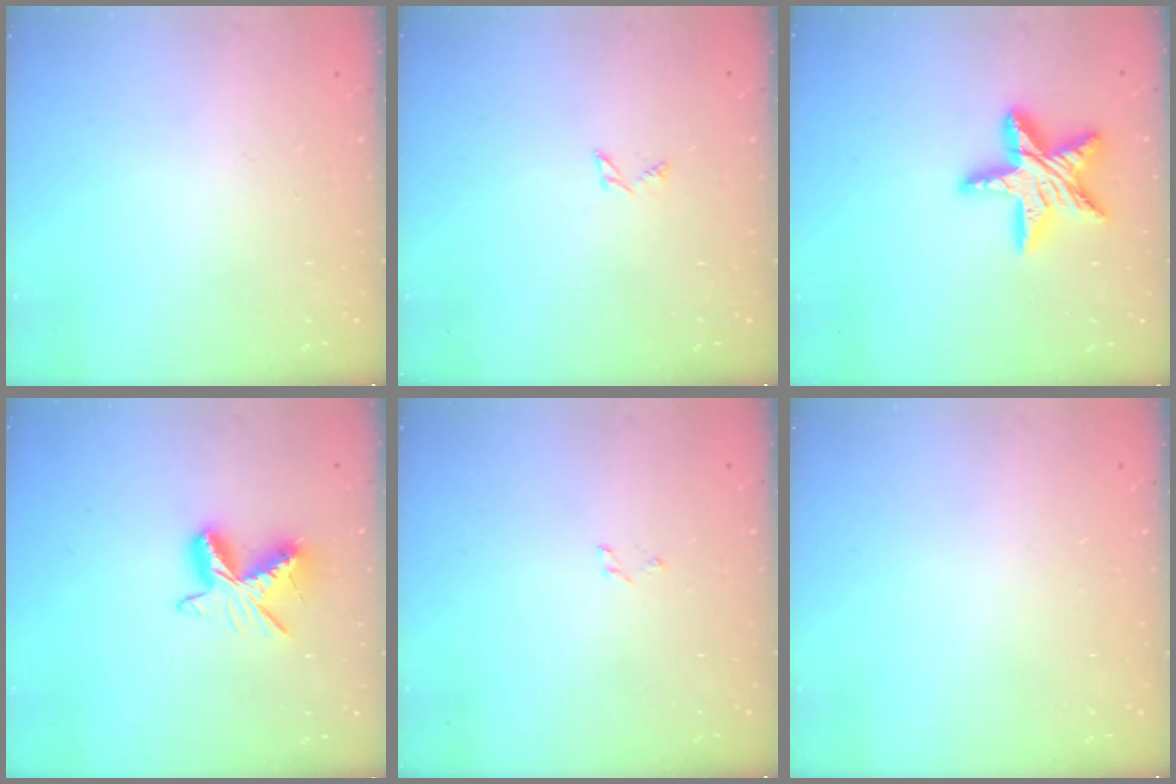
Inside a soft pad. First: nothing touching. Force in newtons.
{"total": 1.8, "press": 1.7, "slide": 0.3}
{"total": 17.0, "press": 17.0, "slide": 1.4}
{"total": 9.4, "press": 9.4, "slide": 0.5}
{"total": 1.5, "press": 1.5, "slide": 0.2}
{"total": 0.0}